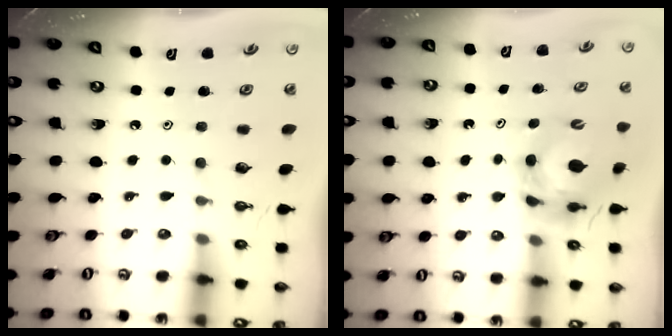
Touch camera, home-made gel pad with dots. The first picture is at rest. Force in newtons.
{"total": 6.2, "press": 6.1, "slide": 0.6}